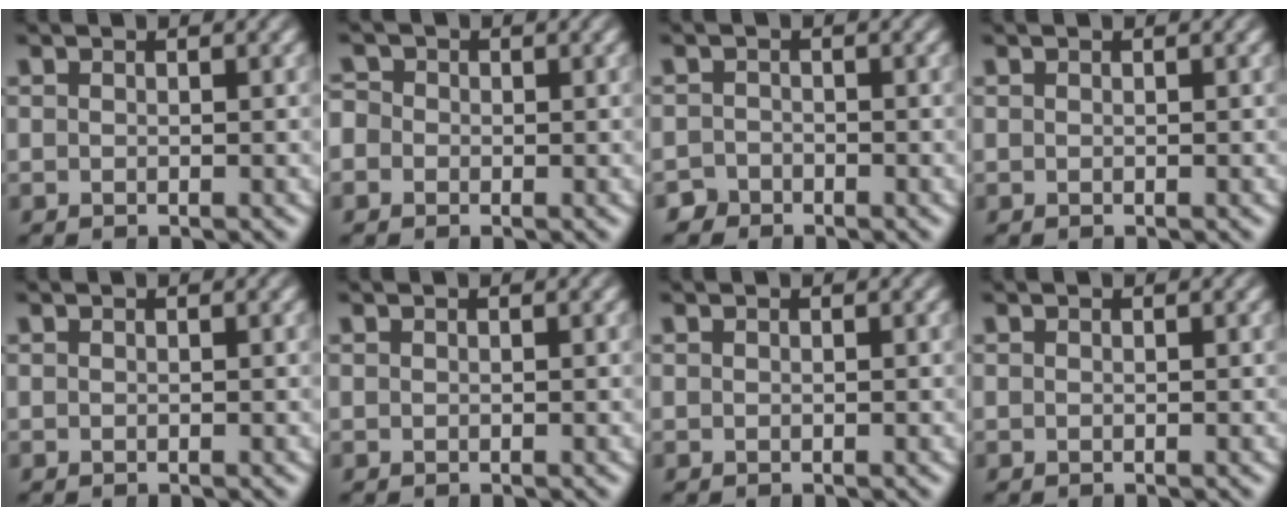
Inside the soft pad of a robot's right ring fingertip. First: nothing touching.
{"total": 2.5, "force": [-0.1, 2.4, 0.7], "torque": [-0.013, 0.002, -0.012]}
{"total": 2.0, "force": [-1.8, 0.7, -0.5], "torque": [0.020, -0.014, -0.030]}
{"total": 0.0}
{"total": 0.0}
{"total": 0.0}
{"total": 0.0}
{"total": 0.0}